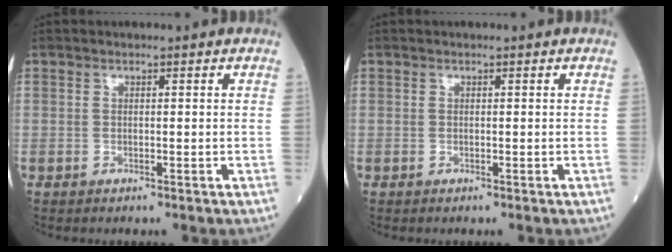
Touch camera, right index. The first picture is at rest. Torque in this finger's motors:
{"motor_torque": [0.01, -0.01, -0.03, -0.01]}